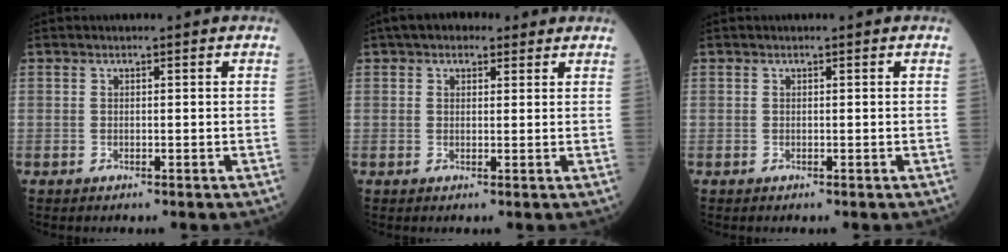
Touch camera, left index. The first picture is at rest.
{"total": 4.7, "force": [3.3, 2.5, 2.3], "torque": [-0.035, 0.029, 0.052]}
{"total": 0.0}